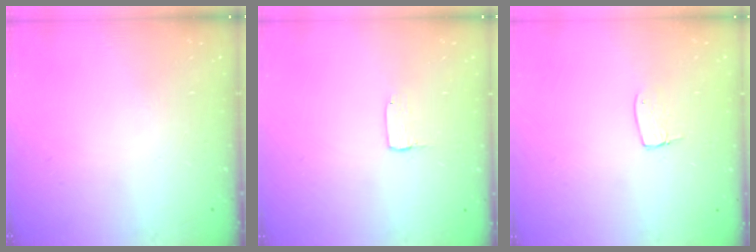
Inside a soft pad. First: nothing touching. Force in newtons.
{"total": 1.3, "press": 1.2, "slide": 0.1}
{"total": 5.5, "press": 5.5, "slide": 0.3}